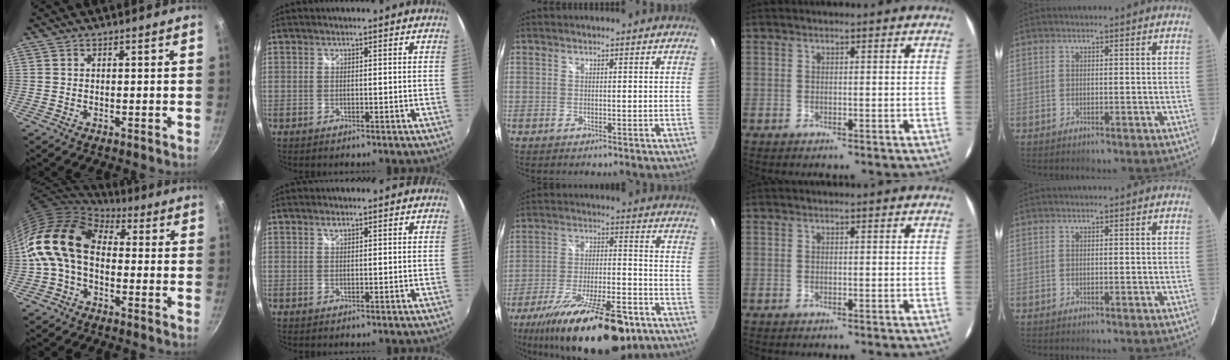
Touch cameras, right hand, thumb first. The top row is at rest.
{"thumb": {"total": 14.3, "force": [0.4, 9.8, 10.4], "torque": [-0.179, 0.027, -0.013]}, "index": {"total": 0.7, "force": [0.4, 0.3, 0.4], "torque": [-0.006, 0.002, 0.007]}, "middle": {"total": 24.8, "force": [-17.1, 8.1, 16.0], "torque": [-0.284, -0.035, -0.257]}}